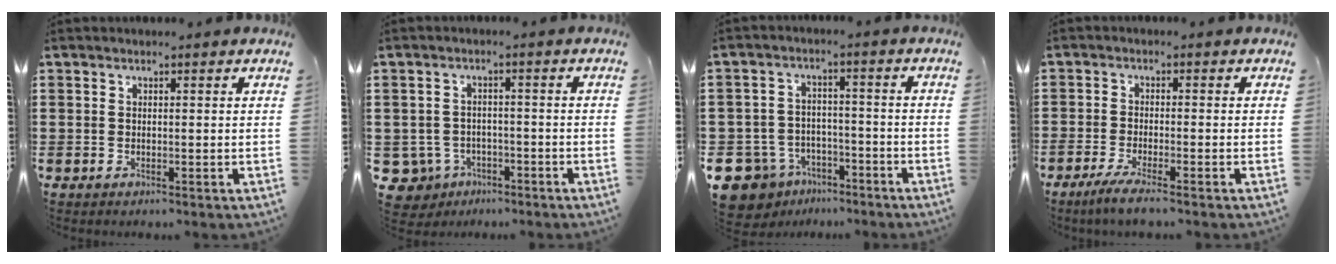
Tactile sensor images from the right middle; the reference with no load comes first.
{"total": 3.8, "force": [-2.7, 2.5, 1.1], "torque": [-0.054, -0.004, -0.063]}
{"total": 7.0, "force": [-5.4, 4.1, 1.5], "torque": [-0.069, 0.014, -0.113]}
{"total": 3.1, "force": [-2.5, -0.1, 1.8], "torque": [-0.045, -0.009, -0.050]}